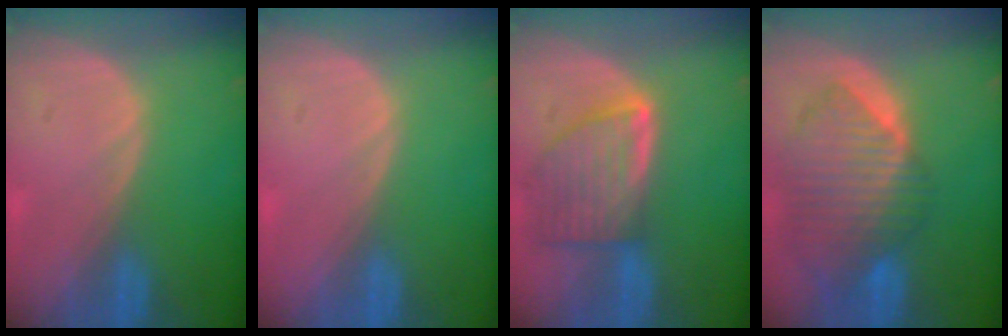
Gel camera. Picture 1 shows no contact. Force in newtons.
{"total": 0.0}
{"total": 8.1, "press": 7.2, "slide": 3.6}
{"total": 10.5, "press": 9.1, "slide": 5.2}